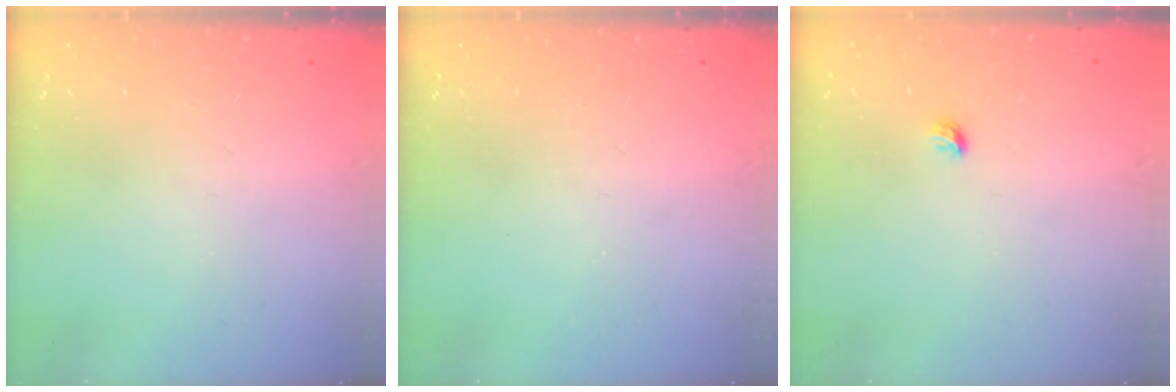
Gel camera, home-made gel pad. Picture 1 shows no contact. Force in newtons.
{"total": 0.0}
{"total": 3.6, "press": 3.5, "slide": 1.0}